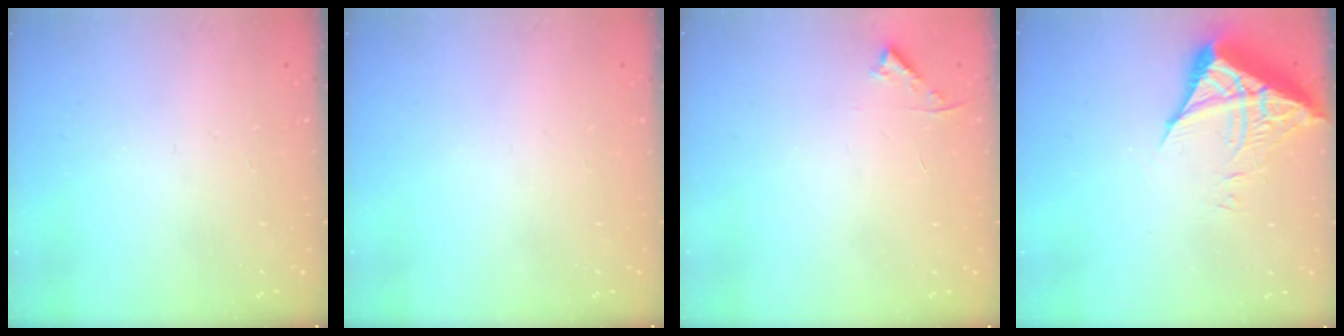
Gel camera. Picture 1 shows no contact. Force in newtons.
{"total": 0.0}
{"total": 3.1, "press": 3.0, "slide": 0.3}
{"total": 7.2, "press": 7.2, "slide": 0.6}